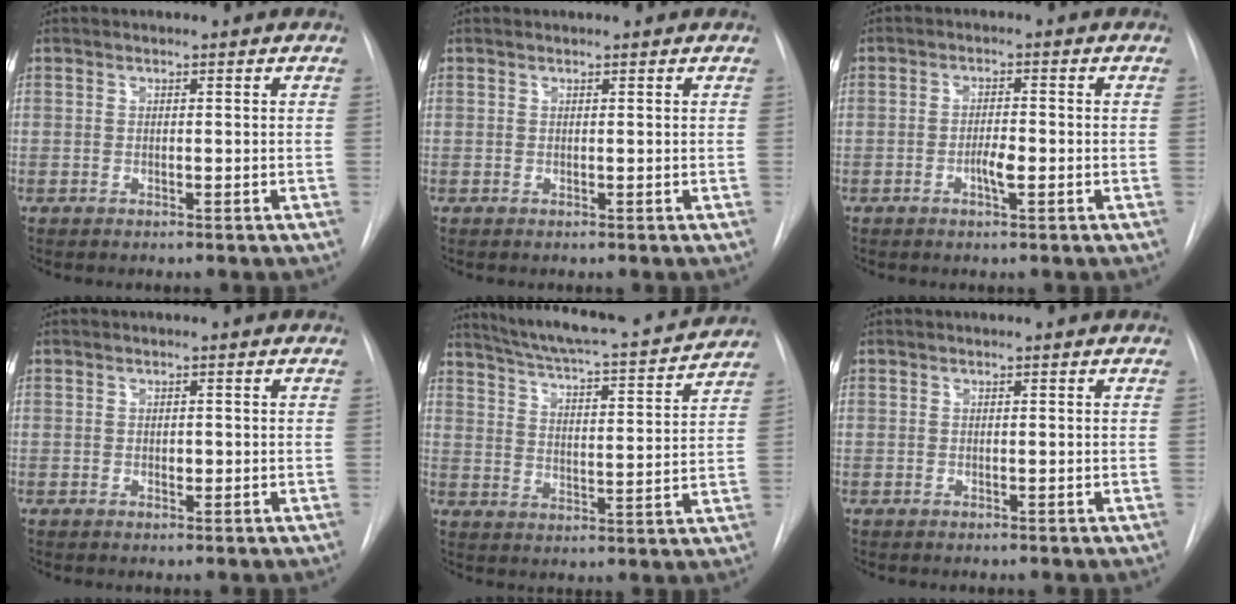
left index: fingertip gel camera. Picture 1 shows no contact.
{"total": 1.2, "force": [1.2, 0.0, 0.1], "torque": [-0.009, 0.015, 0.018]}
{"total": 2.5, "force": [-0.9, 0.4, 2.3], "torque": [-0.040, 0.001, -0.015]}
{"total": 0.7, "force": [-0.1, 0.5, 0.5], "torque": [-0.006, 0.001, -0.002]}
{"total": 19.3, "force": [17.8, 1.7, 7.3], "torque": [-0.118, -0.014, 0.247]}
{"total": 0.0}